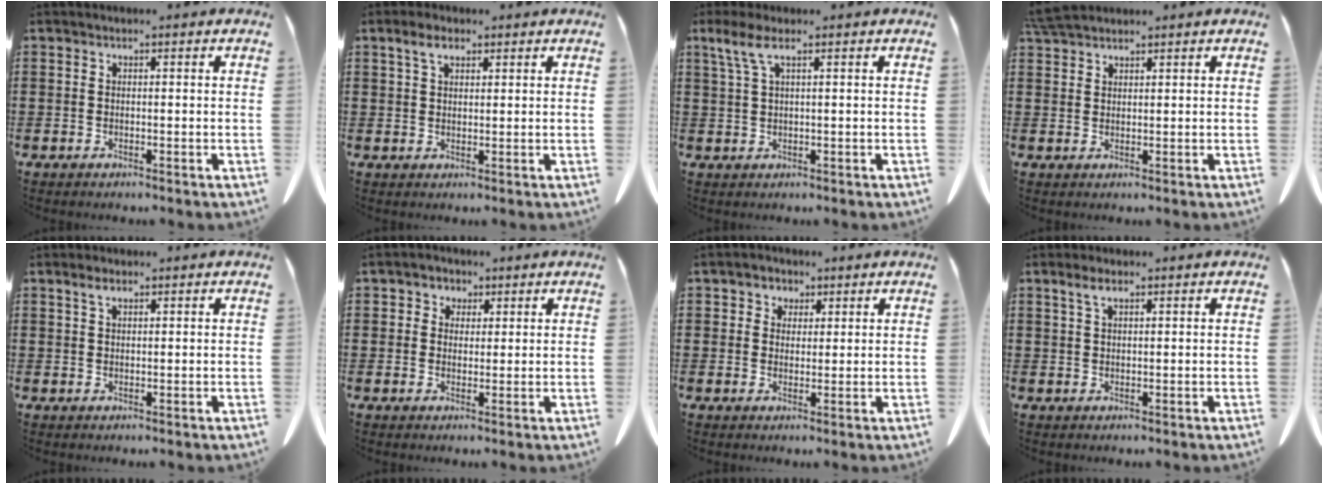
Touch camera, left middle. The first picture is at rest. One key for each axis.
{"total": 3.4, "fx": 2.1, "fy": 1.4, "fz": 2.2, "tx": -0.048, "ty": 0.006, "tz": 0.038}
{"total": 3.6, "fx": 1.7, "fy": 0.6, "fz": 3.1, "tx": -0.073, "ty": -0.001, "tz": 0.028}
{"total": 3.7, "fx": 3.3, "fy": 0.7, "fz": 1.4, "tx": -0.038, "ty": -0.001, "tz": 0.065}
{"total": 2.0, "fx": 1.2, "fy": 0.7, "fz": 1.4, "tx": -0.032, "ty": 0.002, "tz": 0.023}
{"total": 2.3, "fx": 1.3, "fy": 1.8, "fz": 0.2, "tx": -0.014, "ty": 0.011, "tz": 0.023}
{"total": 2.6, "fx": 1.7, "fy": 2.0, "fz": 0.2, "tx": -0.007, "ty": 0.009, "tz": 0.028}
{"total": 2.5, "fx": 1.5, "fy": 0.8, "fz": 1.9, "tx": -0.042, "ty": 0.003, "tz": 0.026}